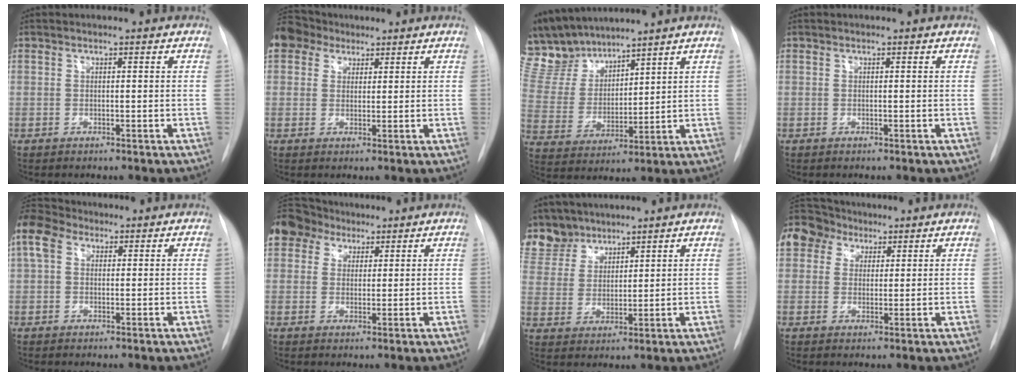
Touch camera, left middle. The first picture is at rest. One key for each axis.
{"total": 6.4, "fx": 4.6, "fy": 4.2, "fz": 1.3, "tx": -0.026, "ty": 0.030, "tz": 0.089}
{"total": 11.1, "fx": 10.3, "fy": 3.1, "fz": 2.9, "tx": -0.076, "ty": 0.011, "tz": 0.217}
{"total": 0.0}
{"total": 8.1, "fx": 3.7, "fy": 5.5, "fz": 4.8, "tx": -0.123, "ty": 0.046, "tz": 0.069}
{"total": 8.6, "fx": 5.5, "fy": 6.2, "fz": 1.9, "tx": -0.041, "ty": 0.041, "tz": 0.106}
{"total": 11.4, "fx": 9.7, "fy": 5.7, "fz": 1.6, "tx": -0.051, "ty": 0.016, "tz": 0.207}
{"total": 11.5, "fx": 6.6, "fy": 8.7, "fz": 3.5, "tx": -0.097, "ty": 0.055, "tz": 0.125}